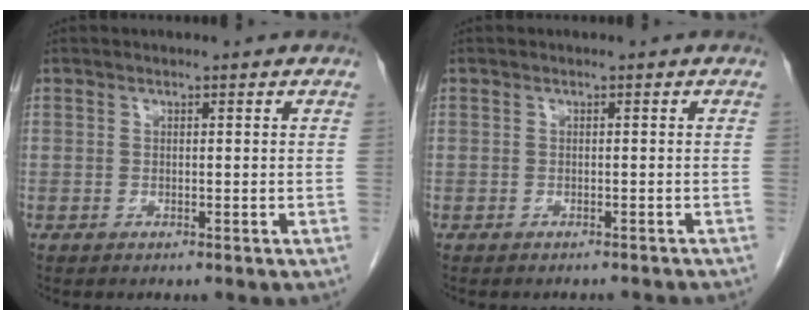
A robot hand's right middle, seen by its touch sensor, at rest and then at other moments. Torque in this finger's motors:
{"motor_torque": [0.08, -0.07, -0.16, 0.00]}